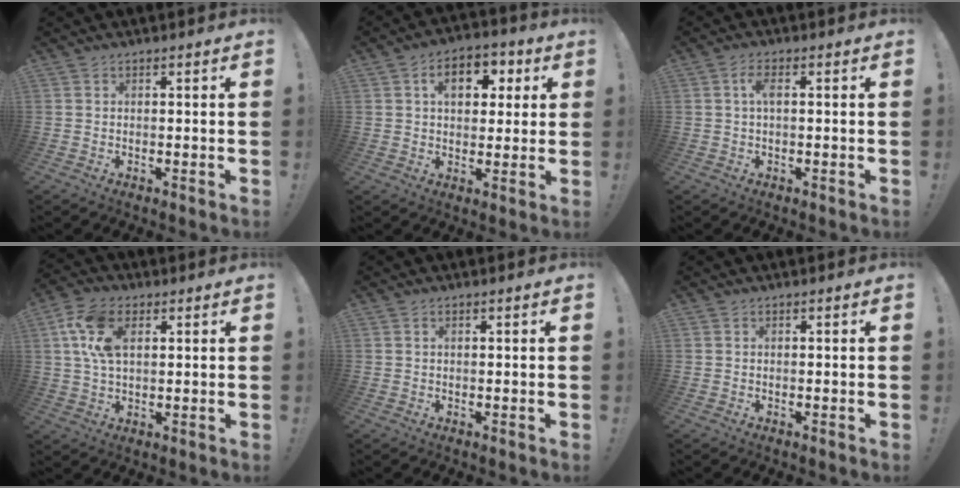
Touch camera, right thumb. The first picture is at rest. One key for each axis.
{"total": 9.7, "fx": 2.7, "fy": 6.8, "fz": 6.4, "tx": -0.080, "ty": 0.003, "tz": 0.043}
{"total": 3.3, "fx": 0.3, "fy": 1.0, "fz": 3.2, "tx": -0.062, "ty": 0.007, "tz": 0.002}
{"total": 11.6, "fx": 3.8, "fy": 7.0, "fz": 8.4, "tx": -0.183, "ty": 0.009, "tz": 0.074}
{"total": 0.5, "fx": 0.1, "fy": -0.1, "fz": 0.5, "tx": -0.010, "ty": 0.001, "tz": 0.002}
{"total": 0.0}